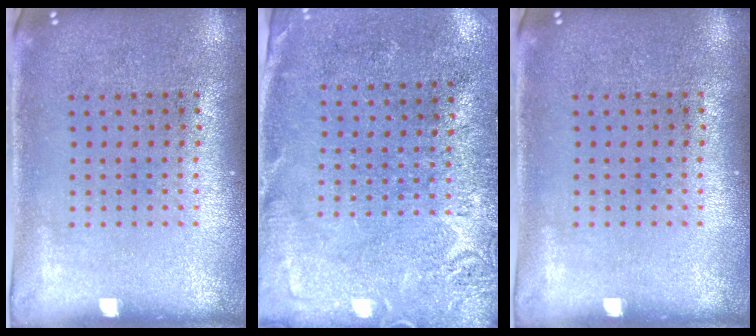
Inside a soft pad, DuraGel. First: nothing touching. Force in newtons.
{"total": 2.7, "press": 2.4, "slide": 1.2}
{"total": 0.0}